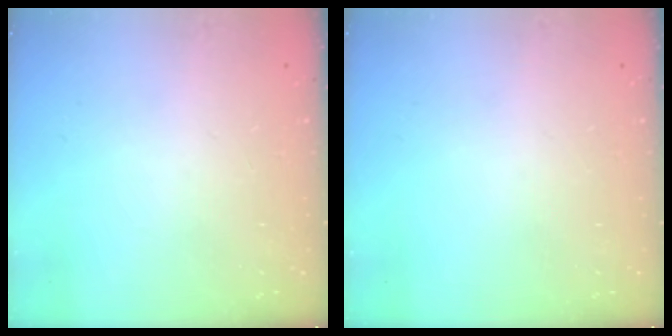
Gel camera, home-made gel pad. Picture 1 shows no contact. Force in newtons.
{"total": 0.0}